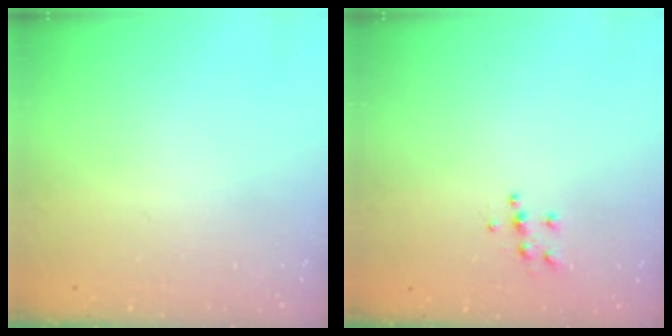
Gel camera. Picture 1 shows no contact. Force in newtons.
{"total": 5.7, "press": 5.7, "slide": 0.6}